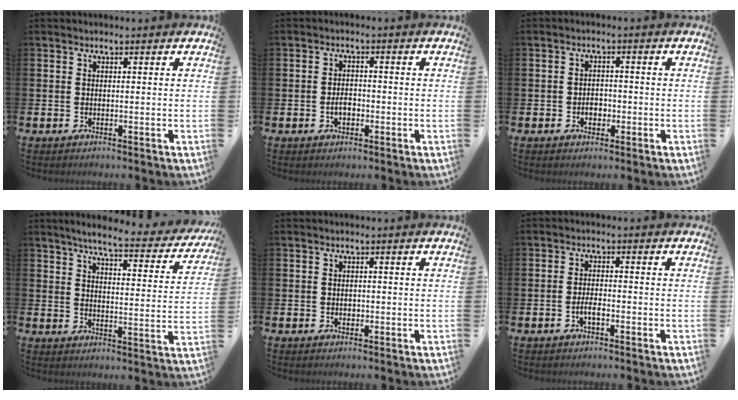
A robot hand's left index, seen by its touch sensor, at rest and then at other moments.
{"total": 2.4, "force": [-0.7, 1.6, 1.7], "torque": [-0.022, -0.001, -0.016]}
{"total": 2.2, "force": [-0.7, 1.7, 1.2], "torque": [-0.007, -0.003, -0.019]}
{"total": 5.9, "force": [5.3, 0.6, 2.5], "torque": [-0.057, -0.037, 0.084]}
{"total": 0.8, "force": [-0.1, 0.7, 0.2], "torque": [-0.005, 0.006, -0.003]}
{"total": 2.0, "force": [-0.8, 0.8, 1.7], "torque": [-0.032, 0.003, -0.016]}